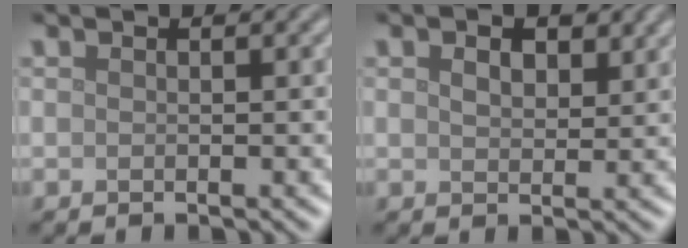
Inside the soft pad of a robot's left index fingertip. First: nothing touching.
{"total": 2.7, "force": [1.5, 1.6, 1.7], "torque": [-0.032, 0.000, 0.026]}